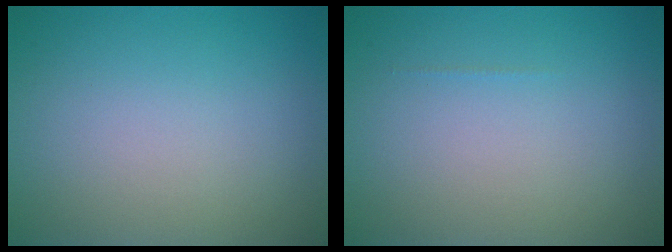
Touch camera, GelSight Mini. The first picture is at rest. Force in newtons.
{"total": 0.0}